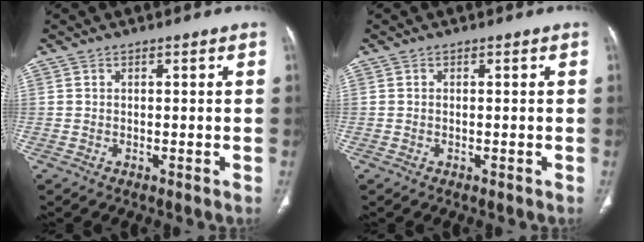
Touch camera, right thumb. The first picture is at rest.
{"total": 0.0}